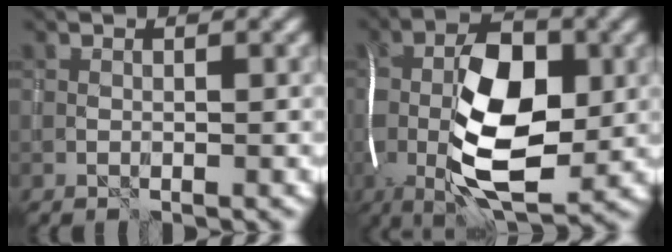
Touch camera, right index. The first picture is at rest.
{"total": 12.3, "force": [-1.0, 5.8, 10.8], "torque": [-0.180, 0.007, -0.024]}